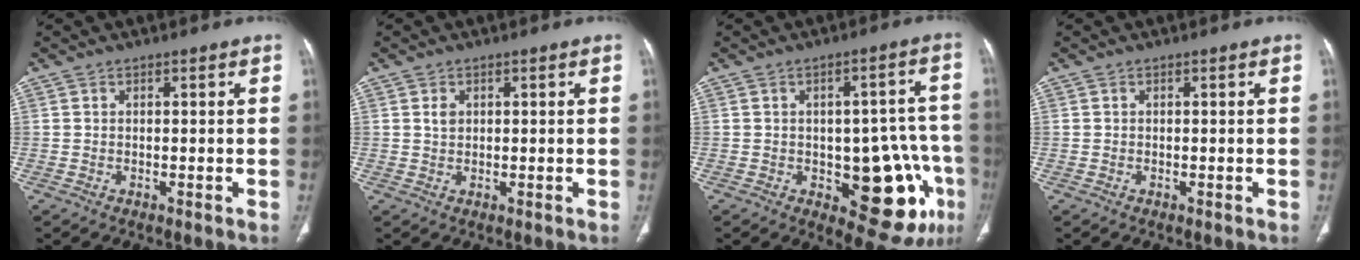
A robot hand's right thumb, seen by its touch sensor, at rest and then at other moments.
{"total": 1.5, "force": [0.5, 1.1, 0.9], "torque": [-0.012, -0.001, 0.012]}
{"total": 16.0, "force": [-5.3, 7.5, 13.2], "torque": [-0.121, 0.028, -0.052]}
{"total": 0.0}